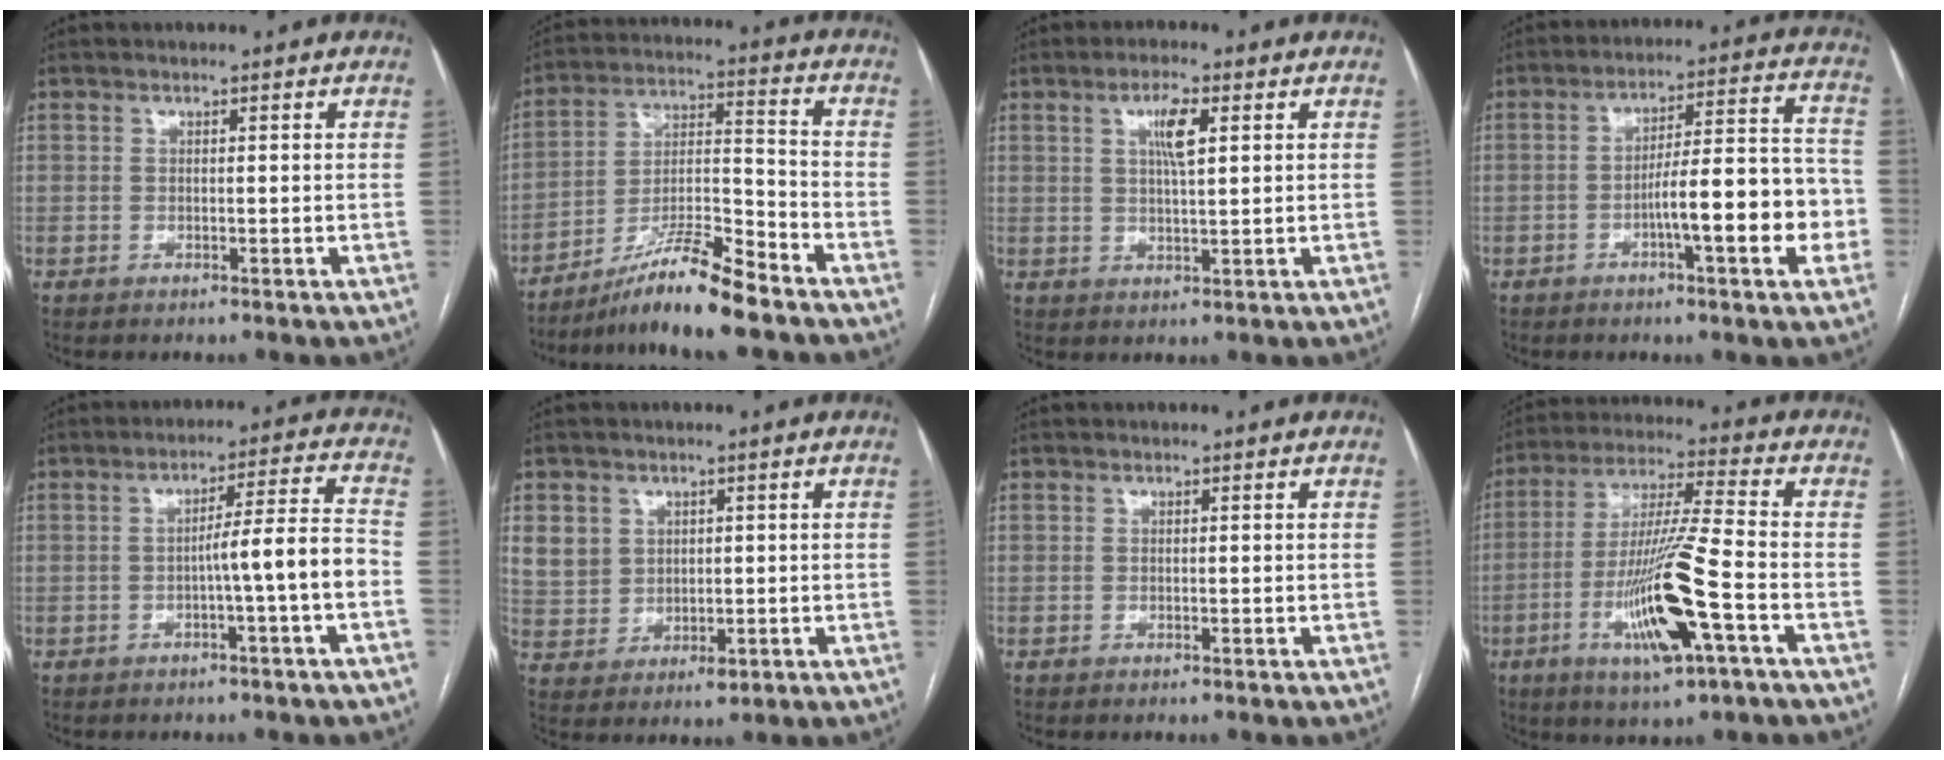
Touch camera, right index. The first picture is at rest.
{"total": 11.6, "force": [-9.2, 0.0, 7.1], "torque": [-0.131, -0.005, -0.162]}
{"total": 4.5, "force": [1.7, 0.7, 4.2], "torque": [-0.078, 0.000, 0.031]}
{"total": 12.9, "force": [-3.9, 2.0, 12.2], "torque": [-0.171, 0.026, -0.054]}
{"total": 7.2, "force": [-2.2, -0.9, 6.8], "torque": [-0.098, 0.017, -0.031]}
{"total": 6.9, "force": [2.4, 6.1, 2.0], "torque": [-0.048, 0.007, 0.061]}
{"total": 0.0}
{"total": 15.2, "force": [-5.4, 0.6, 14.2], "torque": [-0.279, -0.015, -0.096]}